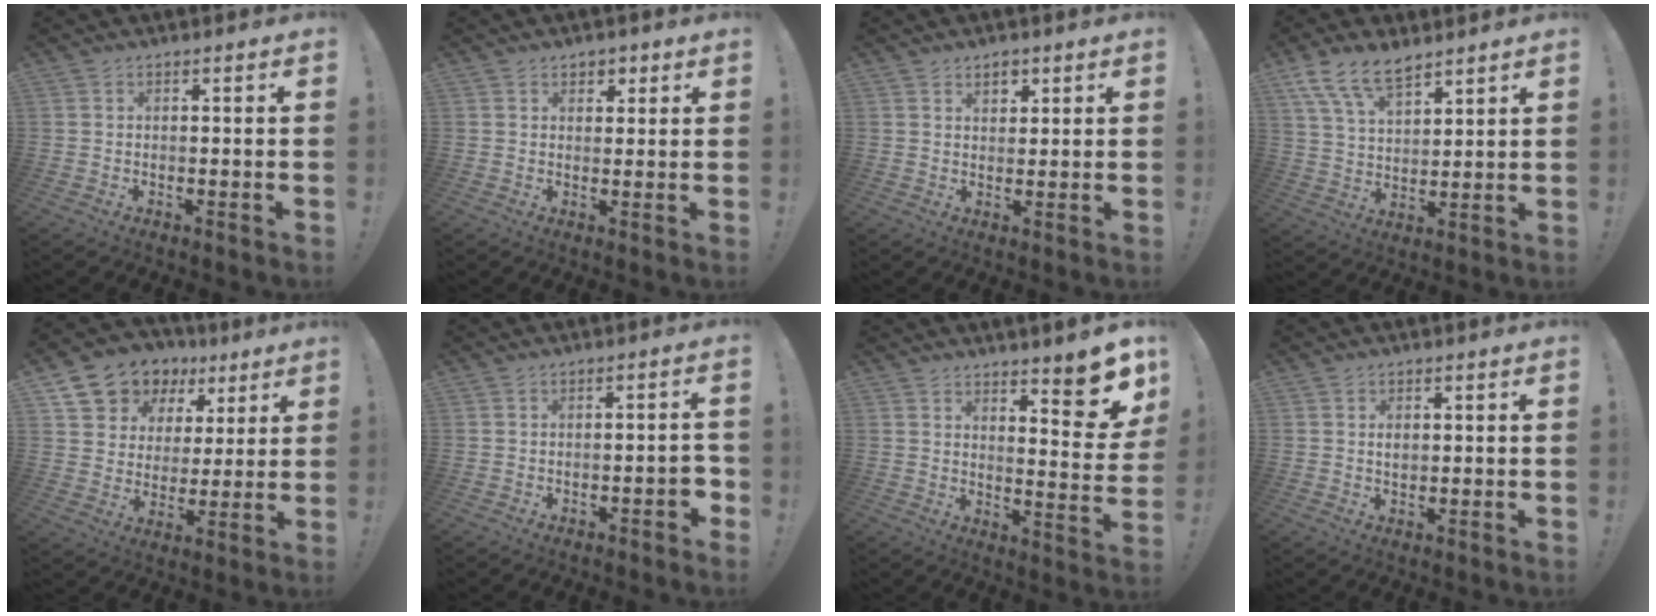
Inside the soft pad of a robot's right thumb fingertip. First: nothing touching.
{"total": 2.9, "force": [1.4, 2.4, 1.0], "torque": [-0.003, -0.003, 0.023]}
{"total": 3.5, "force": [2.1, 2.4, 1.4], "torque": [-0.003, -0.014, 0.034]}
{"total": 11.6, "force": [8.4, 5.1, 6.1], "torque": [-0.117, -0.039, 0.161]}
{"total": 11.6, "force": [7.0, 8.7, 3.1], "torque": [-0.048, -0.051, 0.140]}
{"total": 3.9, "force": [-1.5, 1.5, 3.2], "torque": [-0.043, 0.008, -0.025]}
{"total": 9.5, "force": [7.0, 1.7, 6.1], "torque": [-0.057, -0.067, 0.114]}
{"total": 1.6, "force": [0.1, 1.0, 1.3], "torque": [-0.016, -0.001, -0.001]}